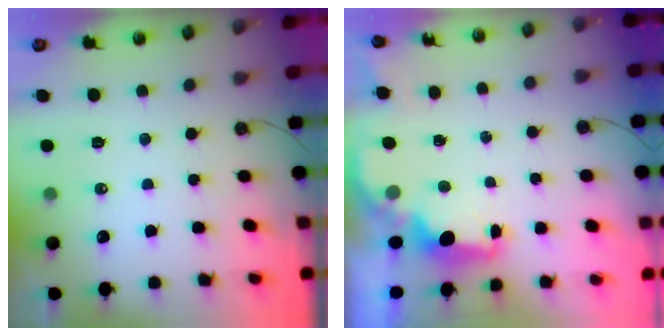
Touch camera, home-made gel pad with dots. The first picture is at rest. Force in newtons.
{"total": 2.2, "press": 2.1, "slide": 0.8}